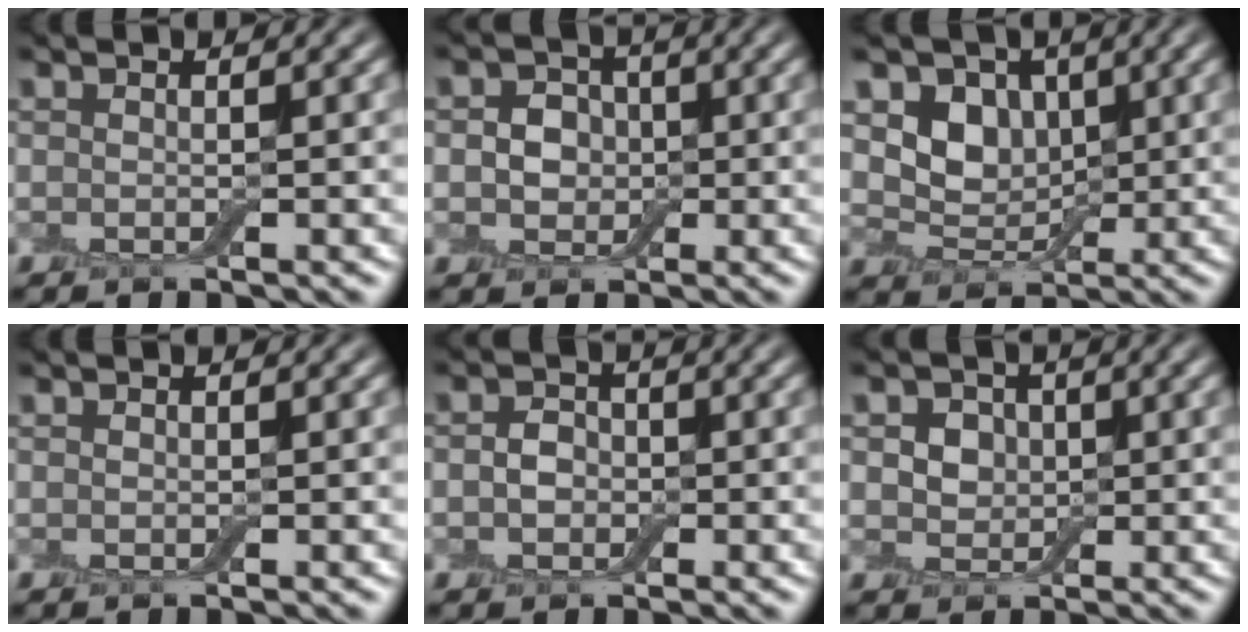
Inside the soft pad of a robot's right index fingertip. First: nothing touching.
{"total": 3.3, "force": [0.0, 2.8, 1.7], "torque": [-0.014, 0.001, -0.014]}
{"total": 4.5, "force": [1.3, 3.6, 2.4], "torque": [-0.044, -0.005, 0.014]}
{"total": 0.0}
{"total": 2.2, "force": [-0.2, 1.8, 1.1], "torque": [-0.013, 0.001, -0.015]}
{"total": 3.8, "force": [1.1, 3.1, 1.9], "torque": [-0.028, 0.010, 0.000]}